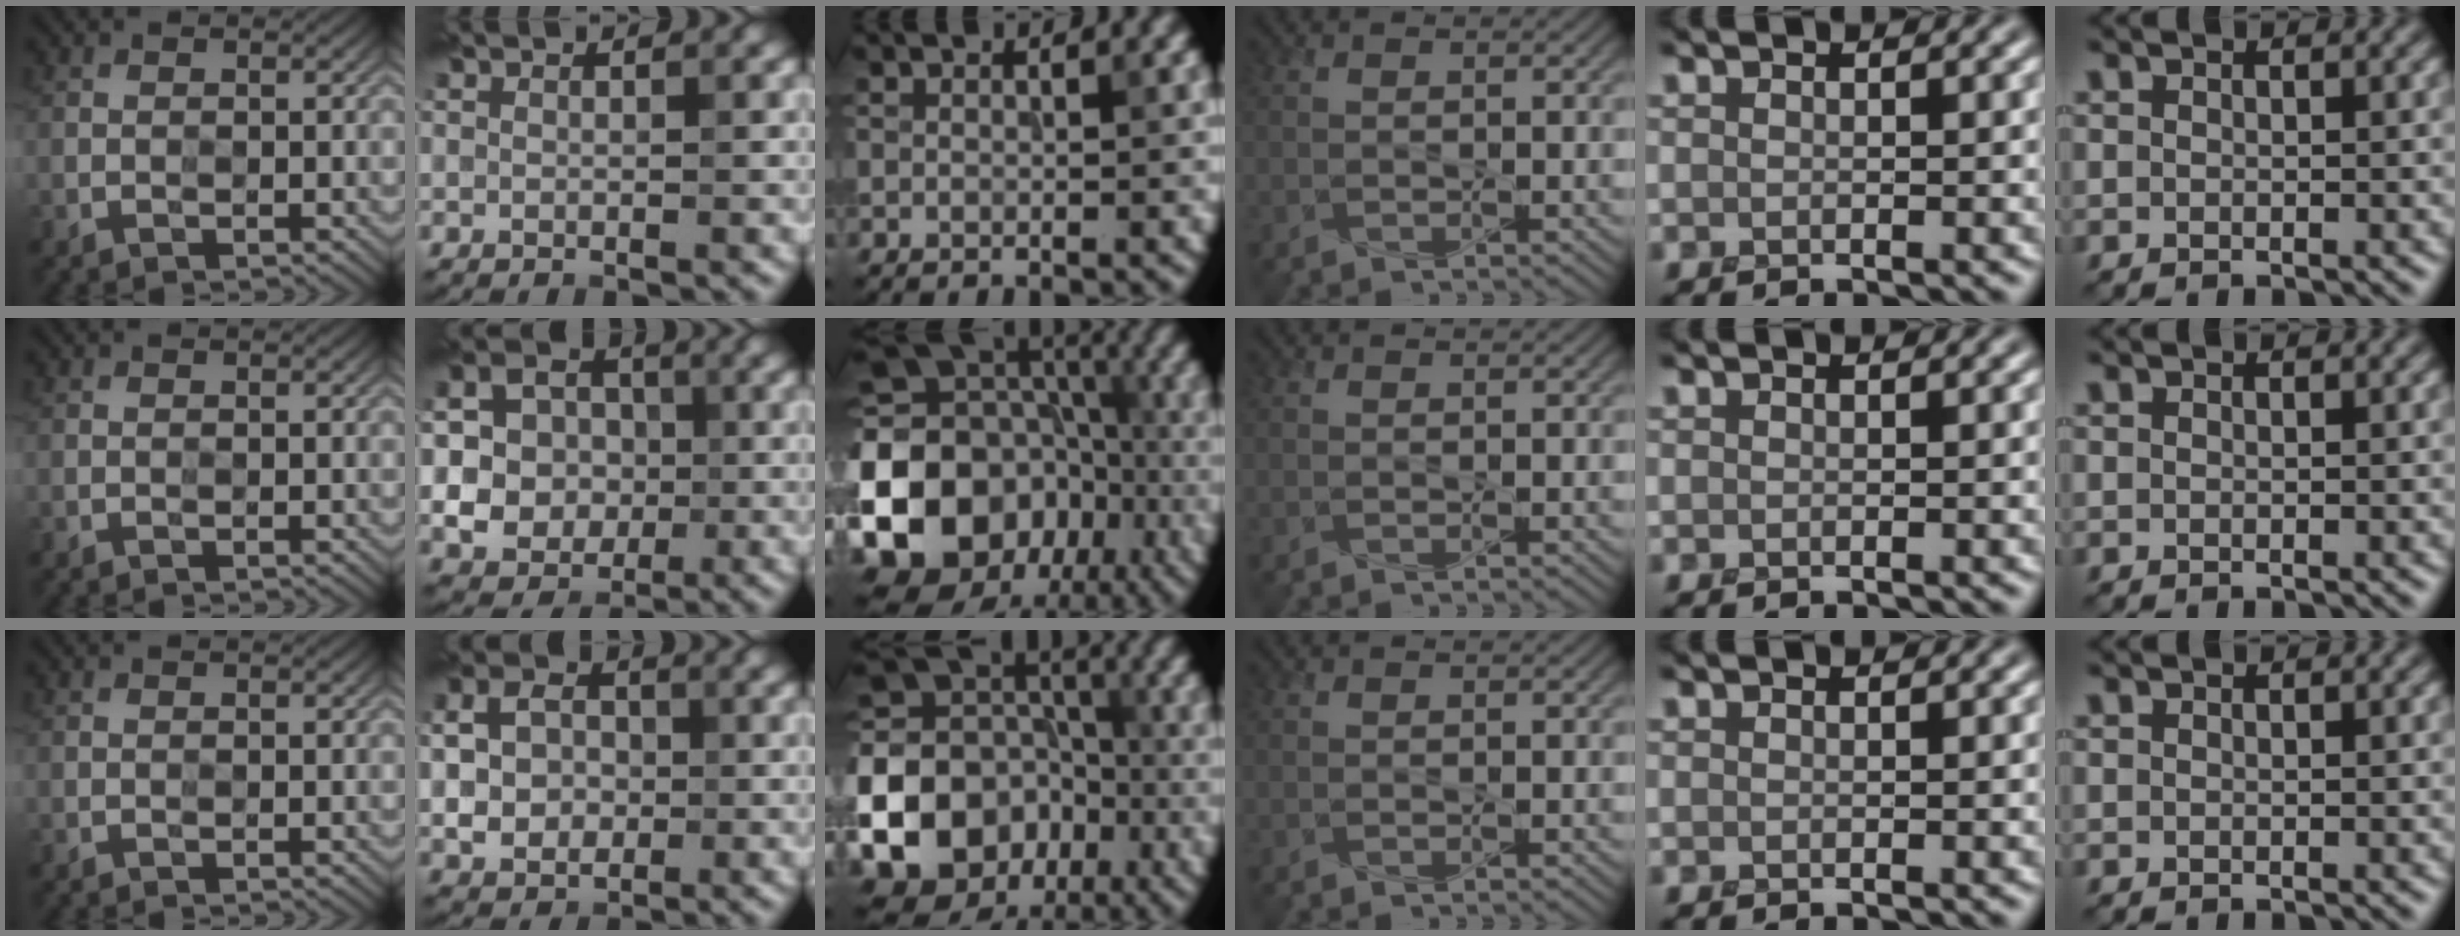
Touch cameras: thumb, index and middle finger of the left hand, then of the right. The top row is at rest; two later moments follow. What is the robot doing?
{"motion": "press", "object": "gel pad"}